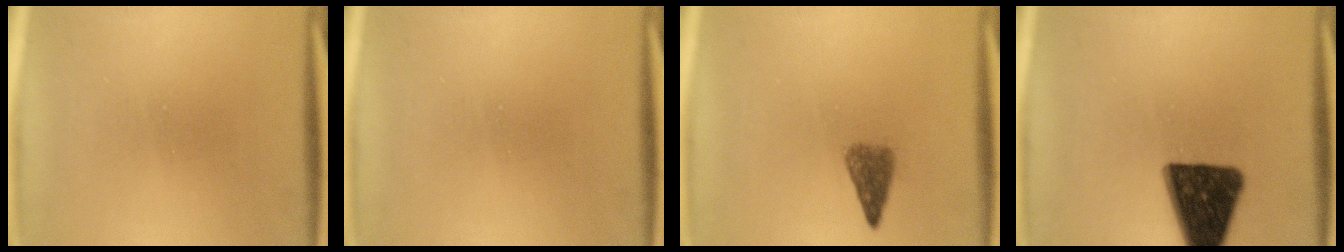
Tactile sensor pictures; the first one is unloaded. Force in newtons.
{"total": 0.0}
{"total": 3.2}
{"total": 14.9}